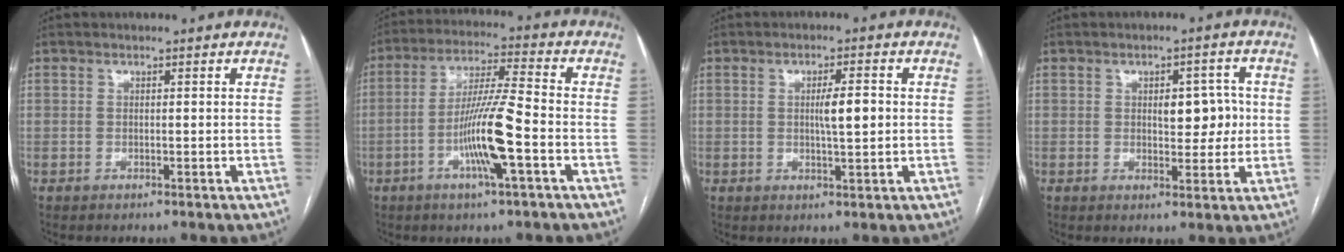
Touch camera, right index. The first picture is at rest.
{"total": 10.9, "force": [-3.6, 0.0, 10.3], "torque": [-0.199, -0.003, -0.069]}
{"total": 4.3, "force": [0.3, 0.5, 4.3], "torque": [-0.070, 0.002, 0.005]}
{"total": 5.5, "force": [0.6, 2.8, 4.7], "torque": [-0.053, 0.011, 0.012]}